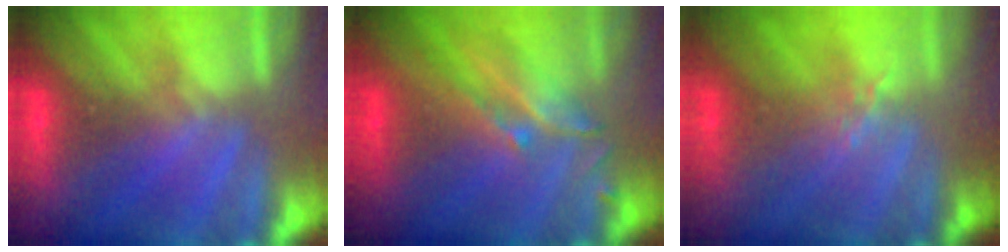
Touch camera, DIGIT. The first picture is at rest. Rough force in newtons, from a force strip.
{"total": 2.8}
{"total": 1.3}